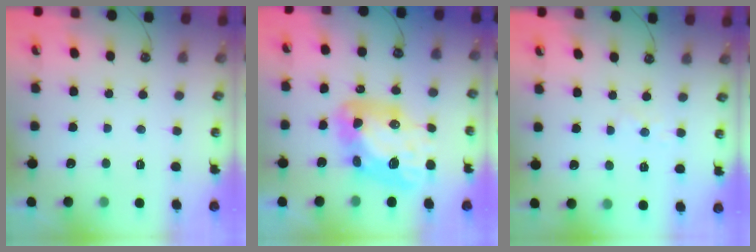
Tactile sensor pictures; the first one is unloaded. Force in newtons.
{"total": 14.9, "press": 14.8, "slide": 1.5}
{"total": 4.2, "press": 4.2, "slide": 0.4}